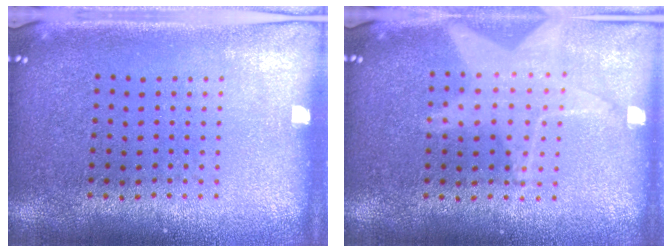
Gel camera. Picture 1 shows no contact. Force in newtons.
{"total": 1.3, "press": 1.2, "slide": 0.4}